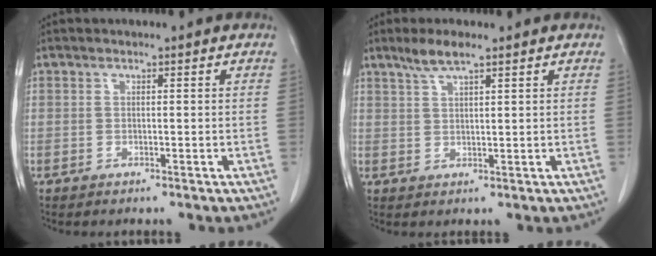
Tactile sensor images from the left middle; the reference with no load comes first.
{"total": 3.8, "force": [2.8, 0.4, 2.5], "torque": [-0.057, 0.004, 0.058]}